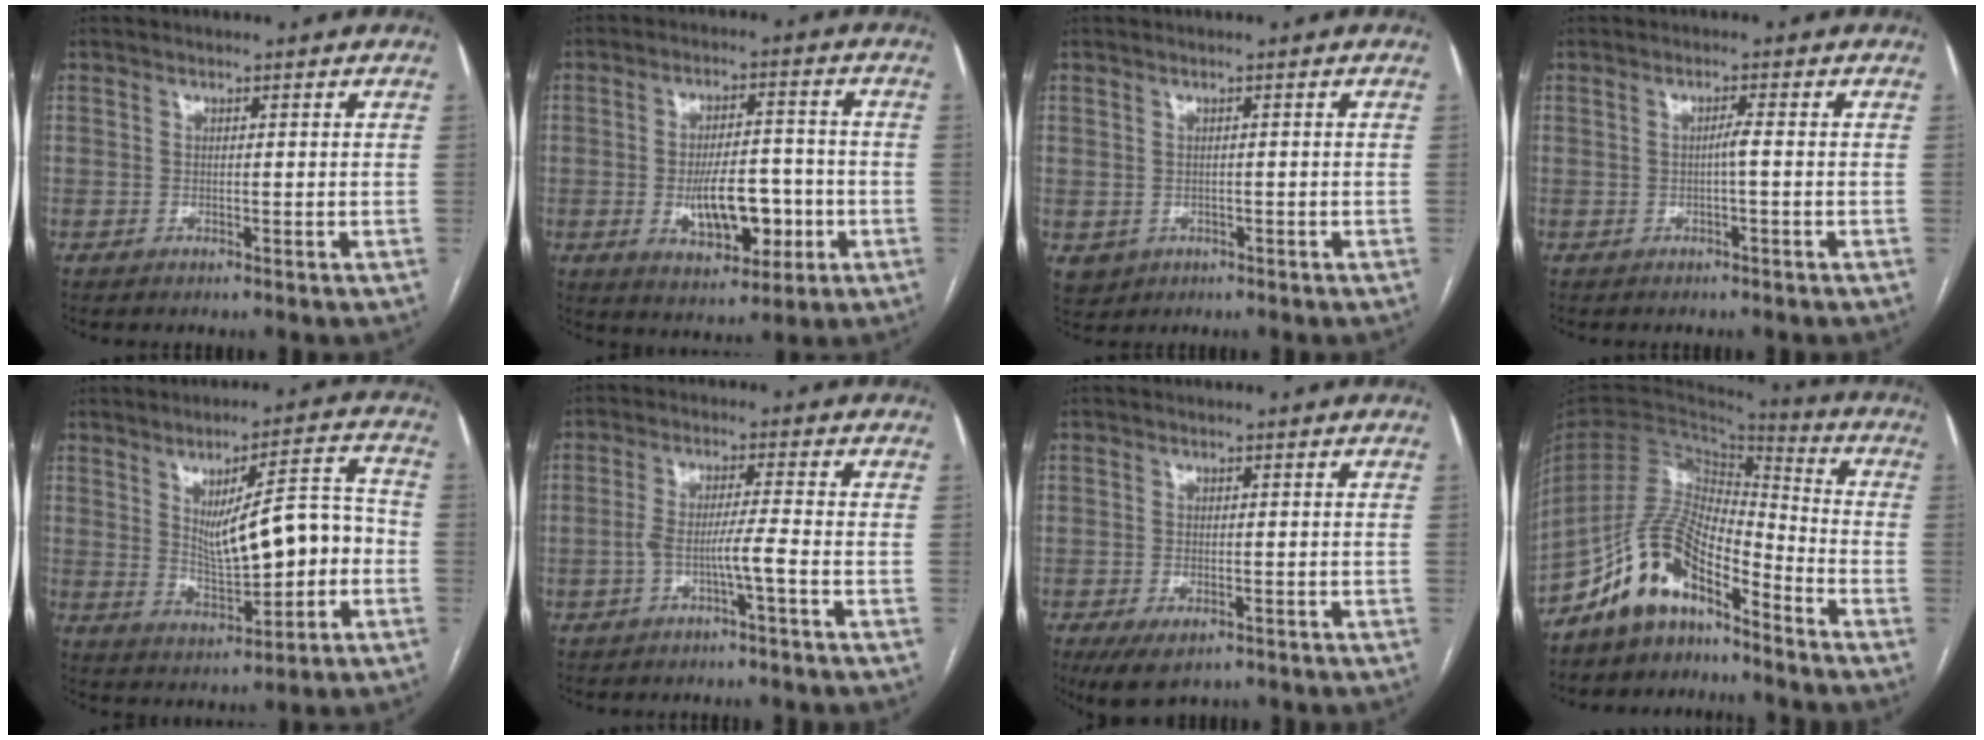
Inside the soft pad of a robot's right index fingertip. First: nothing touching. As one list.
[{"total": 9.9, "force": [-2.4, 4.4, 8.6], "torque": [-0.147, 0.009, -0.030]}, {"total": 3.6, "force": [-1.1, 3.3, 0.7], "torque": [-0.009, 0.001, -0.009]}, {"total": 1.4, "force": [-0.4, -0.2, 1.3], "torque": [-0.020, 0.002, -0.006]}, {"total": 11.5, "force": [-0.4, 3.2, 11.1], "torque": [-0.168, 0.019, 0.007]}, {"total": 4.2, "force": [-1.9, -0.7, 3.7], "torque": [-0.070, 0.013, -0.033]}, {"total": 5.3, "force": [-3.4, 2.5, 3.3], "torque": [-0.056, -0.008, -0.050]}, {"total": 11.6, "force": [-8.7, 4.3, 6.3], "torque": [-0.129, 0.027, -0.166]}]